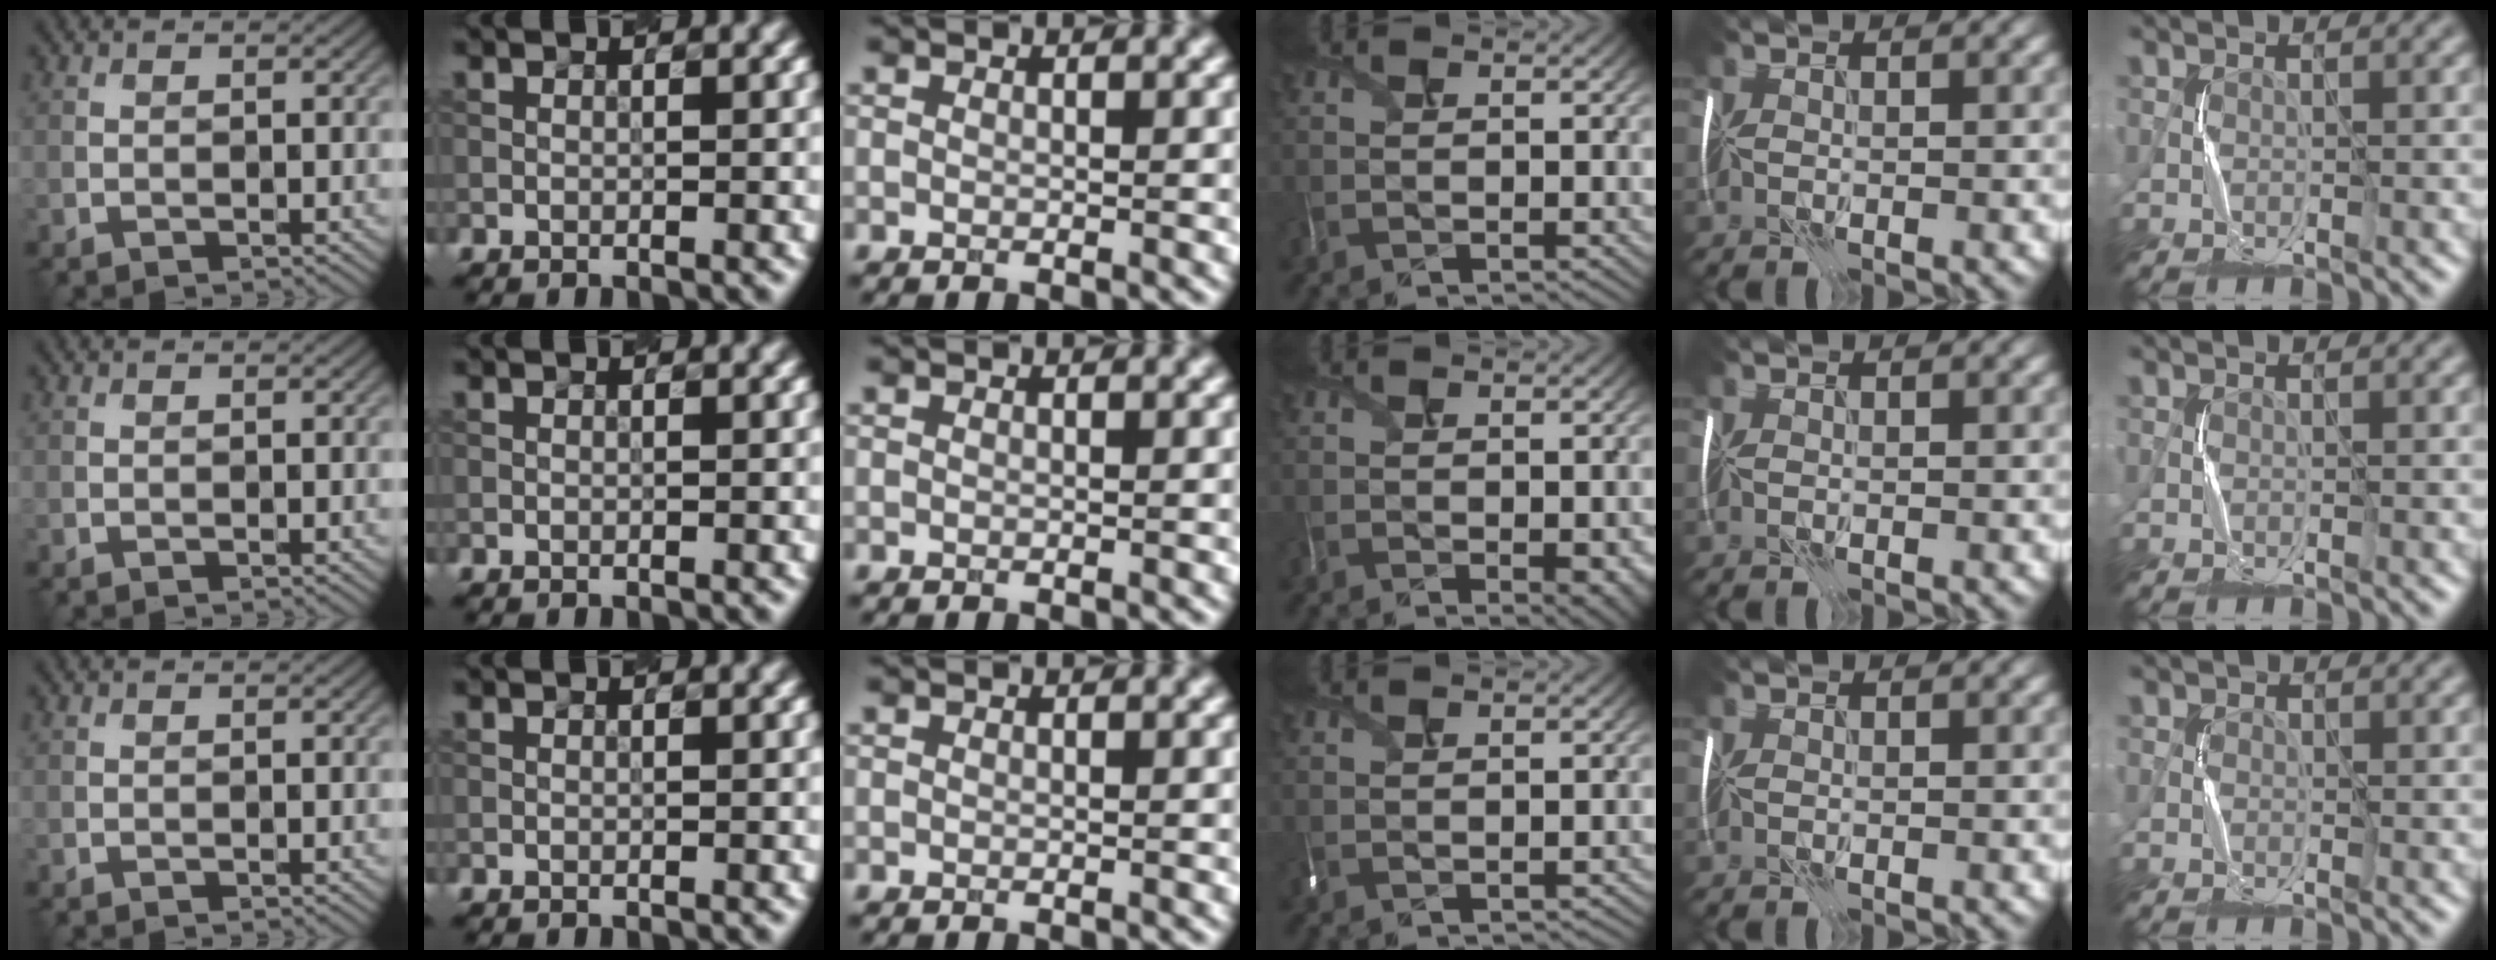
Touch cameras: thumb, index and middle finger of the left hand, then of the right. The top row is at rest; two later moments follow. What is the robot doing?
{"motion": "shake", "object": "plastic piggy bank"}